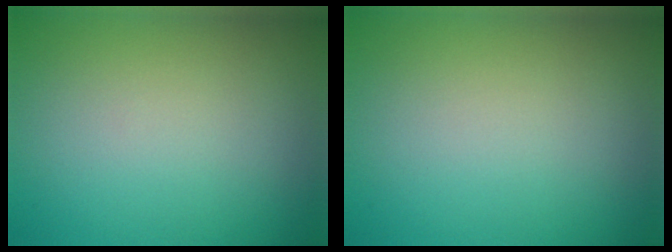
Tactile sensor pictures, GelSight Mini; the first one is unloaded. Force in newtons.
{"total": 0.0}